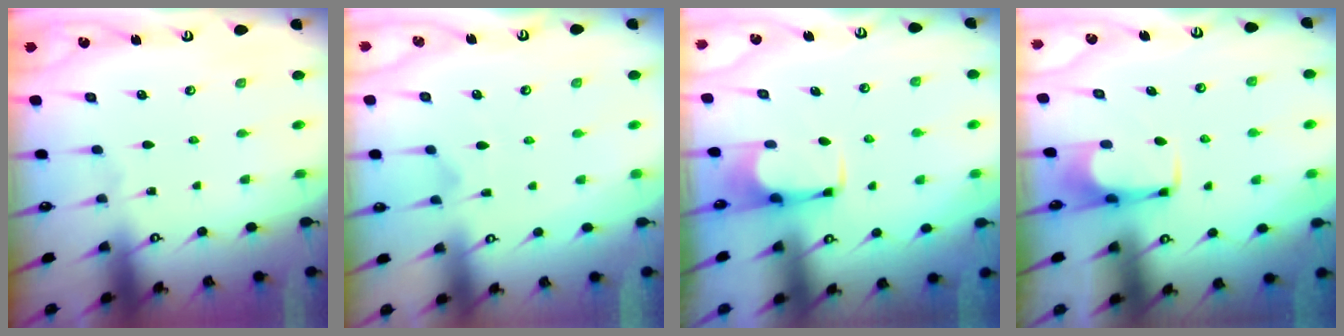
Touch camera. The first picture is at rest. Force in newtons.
{"total": 1.2, "press": 0.5, "slide": 1.1}
{"total": 2.9, "press": 2.9, "slide": 0.5}
{"total": 1.6, "press": 1.5, "slide": 0.4}